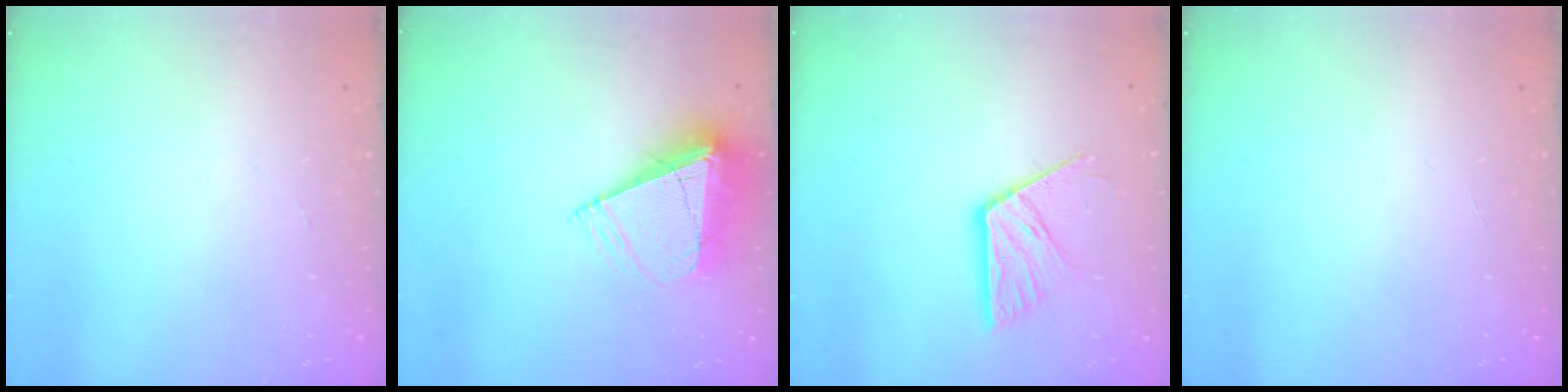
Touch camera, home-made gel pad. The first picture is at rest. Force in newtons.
{"total": 11.3, "press": 11.3, "slide": 0.8}
{"total": 12.0, "press": 12.0, "slide": 1.1}
{"total": 0.0}